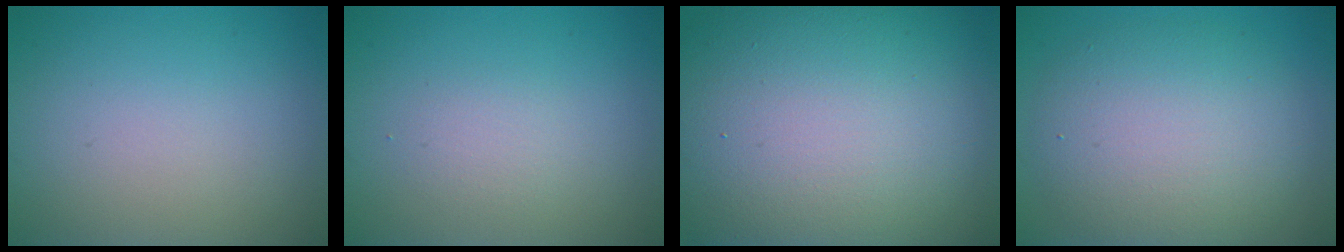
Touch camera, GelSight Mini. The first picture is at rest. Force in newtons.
{"total": 1.3, "press": 1.3, "slide": 0.0}
{"total": 20.3, "press": 20.3, "slide": 1.1}
{"total": 7.2, "press": 7.2, "slide": 0.3}